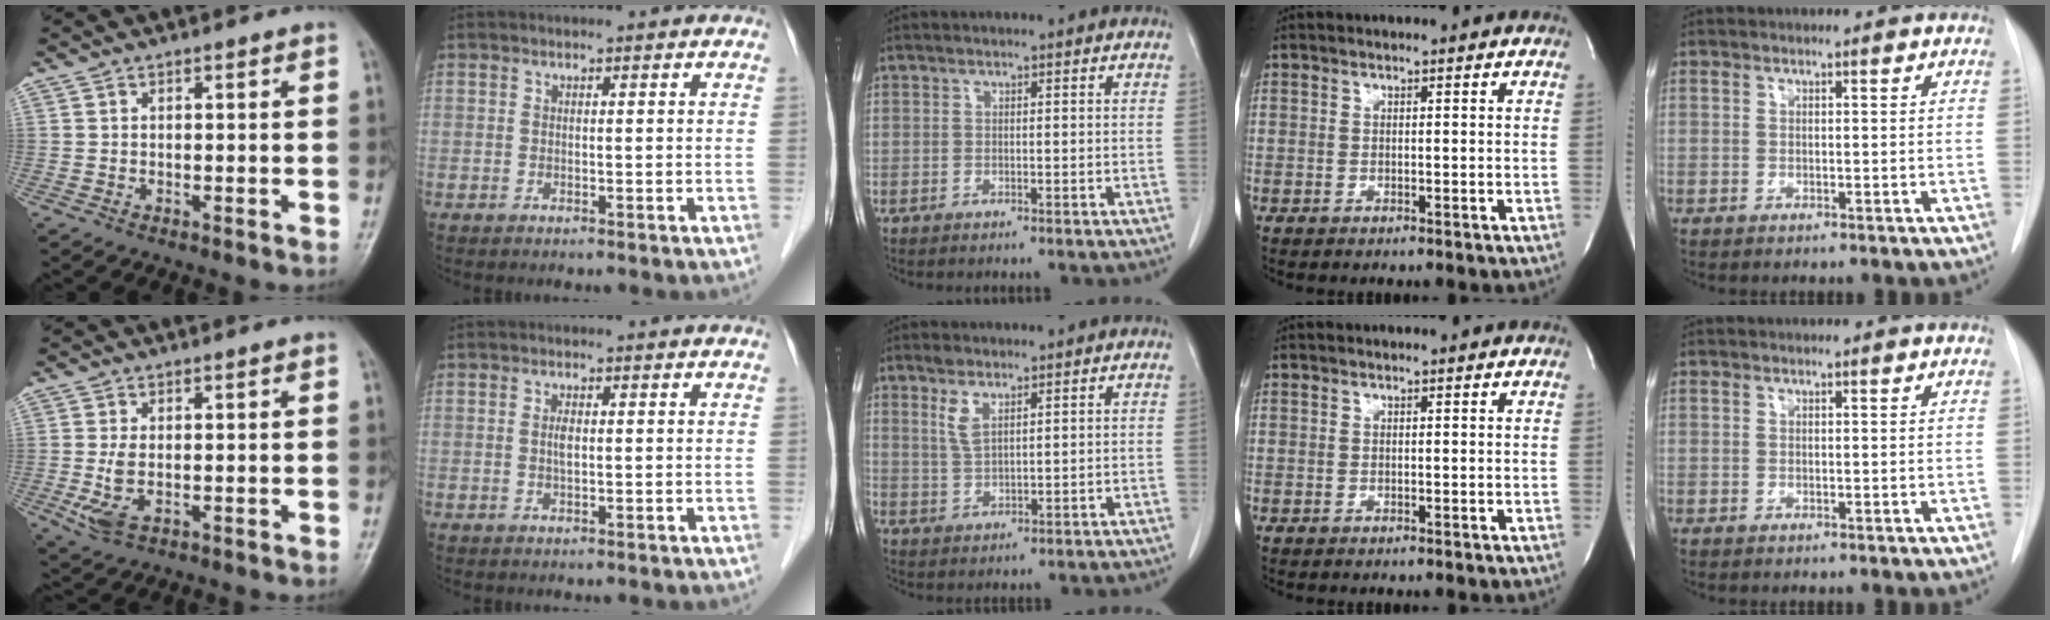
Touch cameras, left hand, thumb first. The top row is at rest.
{"thumb": {"total": 4.4, "force": [-0.7, 2.1, 3.8], "torque": [-0.090, -0.005, -0.006]}, "index": {"total": 1.4, "force": [0.0, 0.5, 1.3], "torque": [-0.026, -0.002, 0.001]}, "middle": {"total": 3.5, "force": [2.0, 1.2, 2.5], "torque": [-0.061, 0.001, 0.047]}}